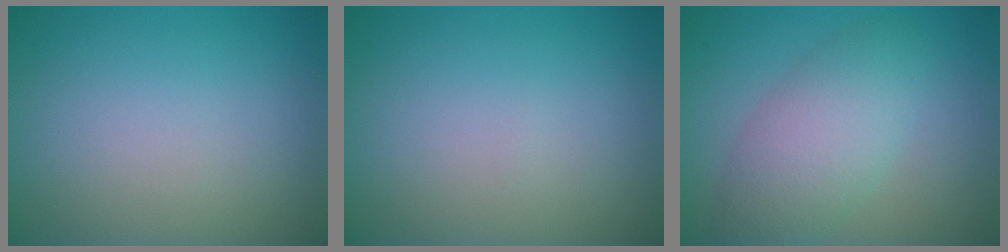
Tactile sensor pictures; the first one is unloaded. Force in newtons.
{"total": 0.0}
{"total": 5.1, "press": 5.1, "slide": 0.1}